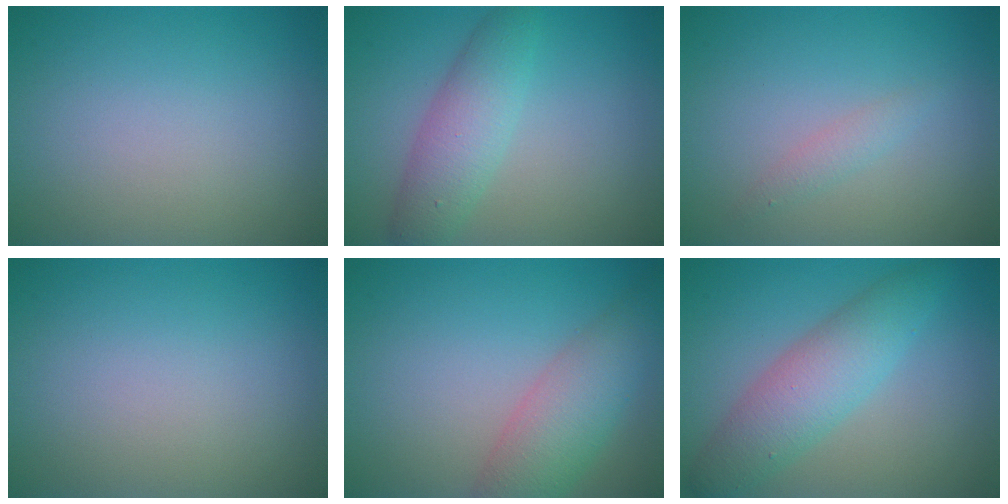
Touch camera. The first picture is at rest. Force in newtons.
{"total": 4.1, "press": 4.1, "slide": 0.0}
{"total": 1.1, "press": 1.1, "slide": 0.0}
{"total": 0.0}
{"total": 5.0, "press": 5.0, "slide": 0.2}
{"total": 5.0, "press": 5.0, "slide": 0.1}